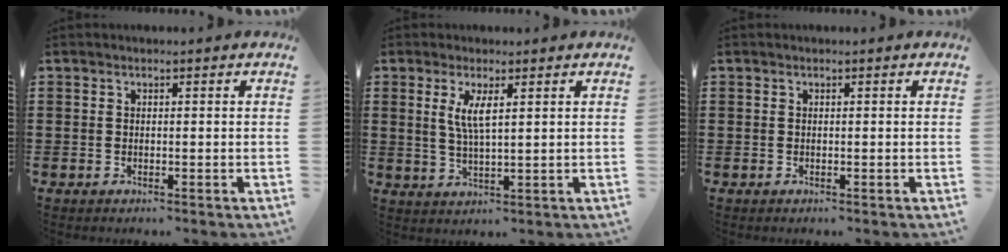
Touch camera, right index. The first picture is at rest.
{"total": 4.2, "force": [1.4, 0.8, 3.9], "torque": [-0.081, 0.000, 0.022]}
{"total": 0.0}